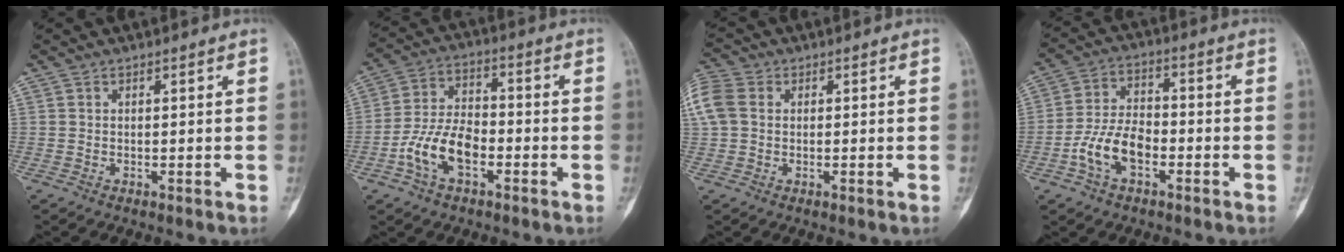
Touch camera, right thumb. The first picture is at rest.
{"total": 10.6, "force": [-4.0, 5.8, 7.9], "torque": [-0.150, 0.031, -0.077]}
{"total": 7.4, "force": [1.1, 5.7, 4.7], "torque": [-0.125, 0.022, 0.020]}
{"total": 9.4, "force": [-3.5, 5.4, 6.9], "torque": [-0.131, 0.030, -0.070]}